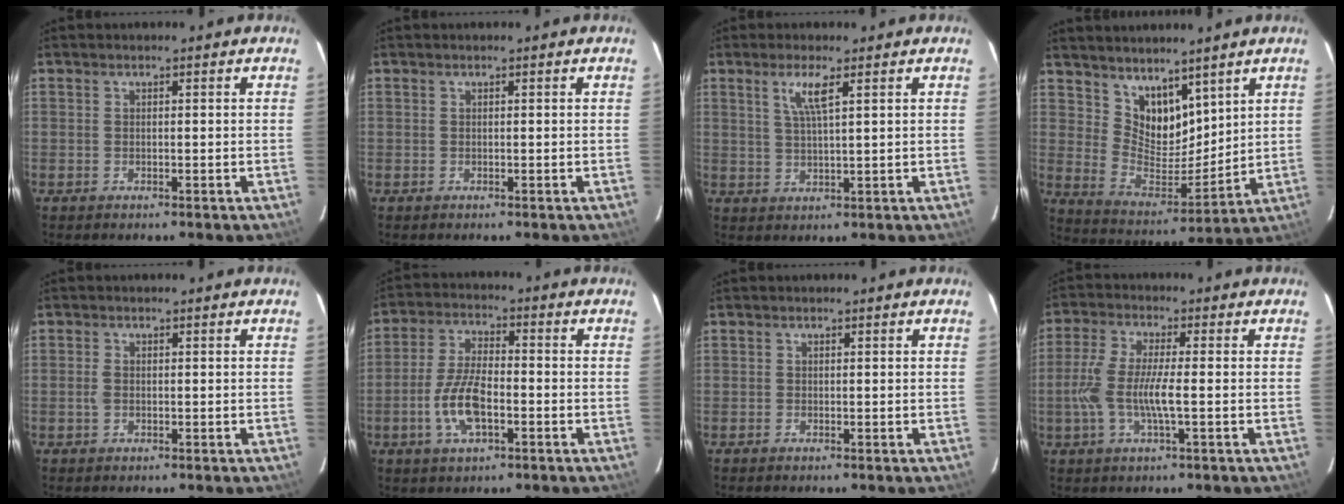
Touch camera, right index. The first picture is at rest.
{"total": 0.0}
{"total": 4.3, "force": [2.1, 0.1, 3.7], "torque": [-0.074, -0.002, 0.041]}
{"total": 11.1, "force": [7.9, 6.2, 4.8], "torque": [-0.080, -0.003, 0.161]}
{"total": 1.4, "force": [-0.2, 0.9, 1.0], "torque": [-0.024, 0.000, -0.004]}
{"total": 9.4, "force": [-3.1, 3.7, 8.0], "torque": [-0.169, 0.001, -0.059]}
{"total": 0.0}
{"total": 8.6, "force": [-1.6, 1.4, 8.3], "torque": [-0.177, -0.003, -0.032]}